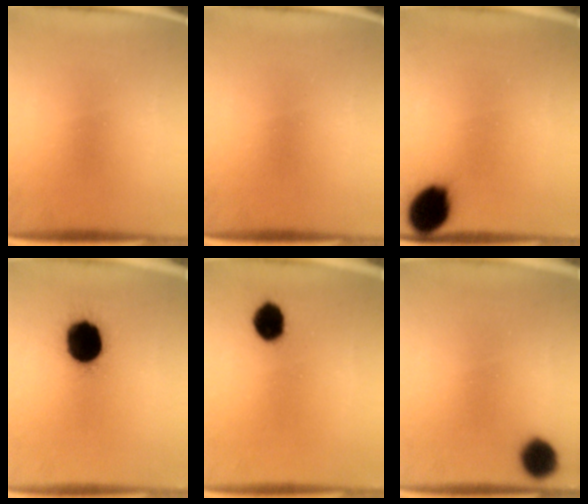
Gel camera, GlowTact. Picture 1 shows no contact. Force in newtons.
{"total": 0.0}
{"total": 11.4}
{"total": 16.0}
{"total": 7.0}
{"total": 8.1}